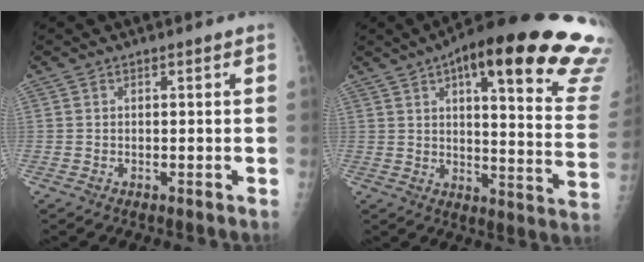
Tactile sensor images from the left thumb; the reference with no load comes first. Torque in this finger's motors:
{"motor_torque": [0.51, 0.53, 1.61, -1.16, 0.14]}